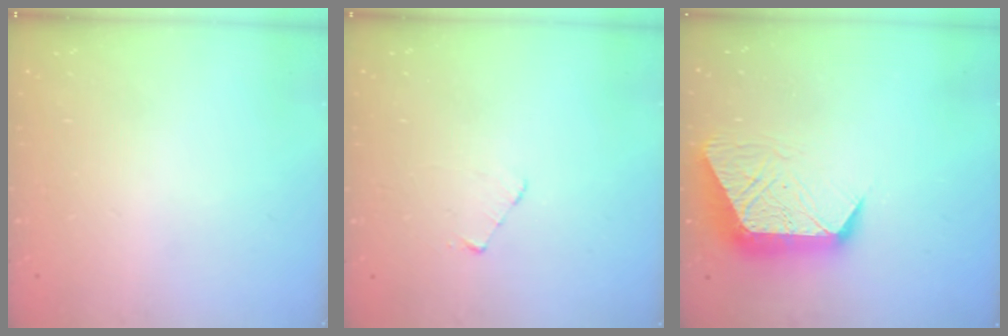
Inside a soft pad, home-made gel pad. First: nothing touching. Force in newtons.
{"total": 2.6, "press": 2.6, "slide": 0.3}
{"total": 12.8, "press": 12.7, "slide": 1.0}